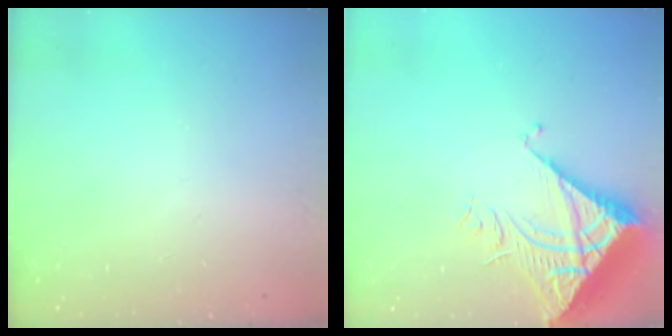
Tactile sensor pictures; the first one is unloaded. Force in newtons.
{"total": 8.4, "press": 8.4, "slide": 1.0}